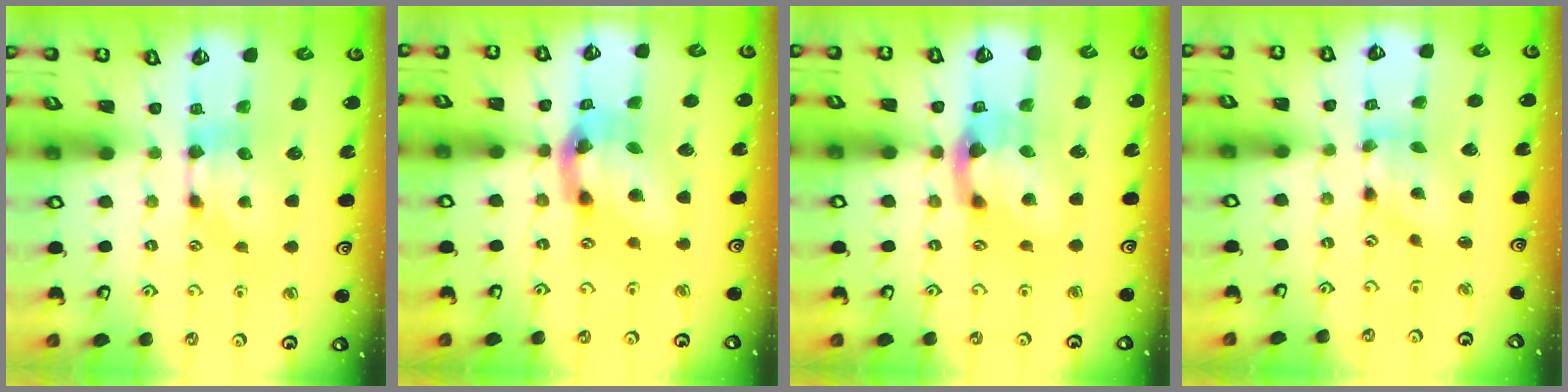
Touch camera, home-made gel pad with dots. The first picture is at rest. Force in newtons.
{"total": 8.4, "press": 7.9, "slide": 2.7}
{"total": 4.7, "press": 4.1, "slide": 2.1}
{"total": 3.7, "press": 3.3, "slide": 1.6}